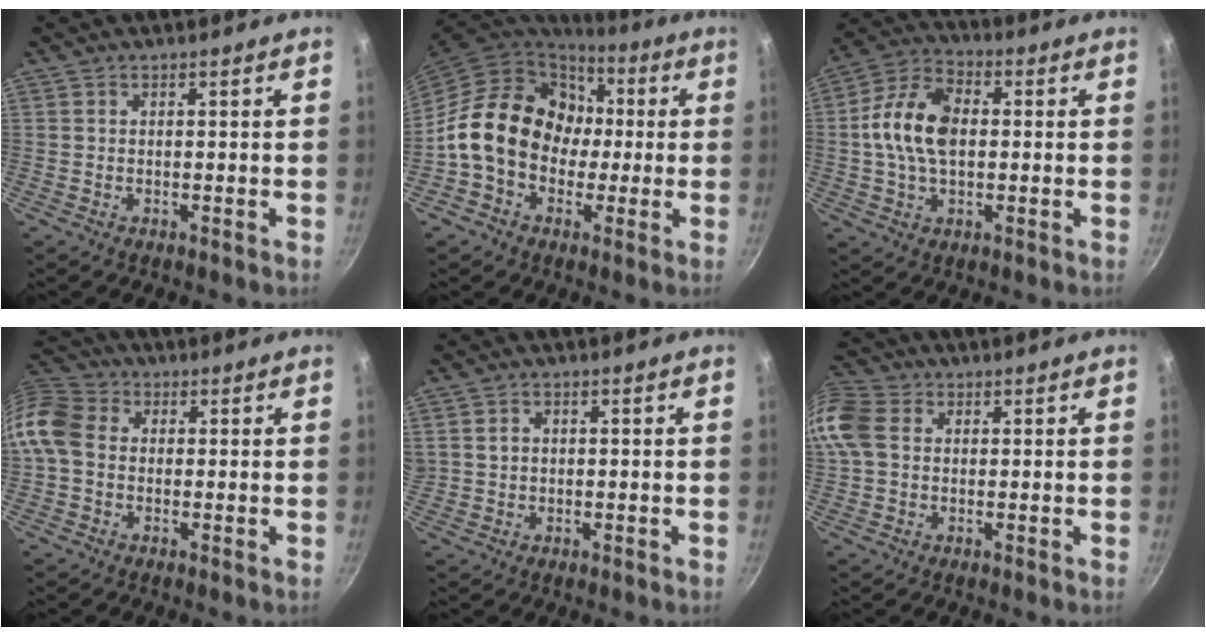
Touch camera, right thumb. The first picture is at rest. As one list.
[{"total": 18.0, "force": [0.1, 14.7, 10.4], "torque": [-0.134, 0.044, -0.007]}, {"total": 13.1, "force": [0.6, 8.4, 10.1], "torque": [-0.173, 0.023, -0.005]}, {"total": 10.8, "force": [-0.1, 8.6, 6.5], "torque": [-0.122, 0.023, -0.022]}, {"total": 2.3, "force": [0.5, 2.0, 1.0], "torque": [-0.008, 0.006, 0.012]}, {"total": 10.5, "force": [1.5, 8.2, 6.4], "torque": [-0.133, 0.018, 0.014]}]